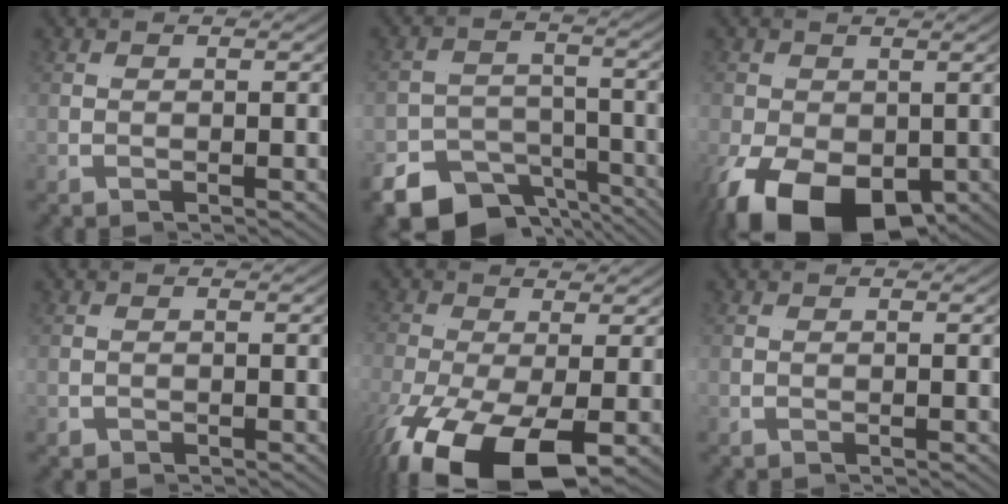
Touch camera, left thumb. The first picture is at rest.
{"total": 6.6, "force": [-5.4, 3.5, 1.6], "torque": [-0.025, -0.019, -0.094]}
{"total": 9.2, "force": [-3.1, 5.8, 6.5], "torque": [-0.134, -0.030, -0.037]}
{"total": 0.5, "force": [-0.3, 0.3, -0.3], "torque": [0.008, -0.004, -0.002]}
{"total": 7.3, "force": [-4.8, 1.9, 5.2], "torque": [-0.099, -0.023, -0.069]}
{"total": 0.0}